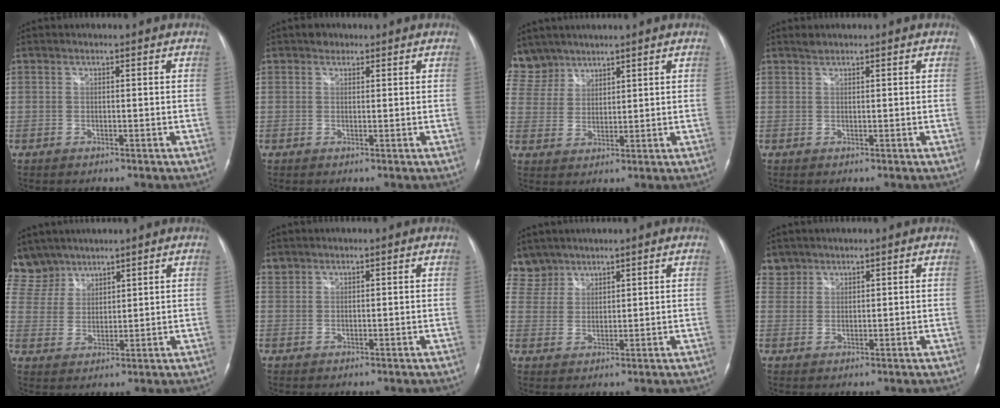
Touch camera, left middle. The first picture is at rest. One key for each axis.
{"total": 1.3, "fx": 0.9, "fy": 0.9, "fz": 0.2, "tx": -0.002, "ty": 0.002, "tz": 0.011}
{"total": 7.5, "fx": 6.4, "fy": 4.0, "fz": -0.1, "tx": 0.000, "ty": 0.010, "tz": 0.135}
{"total": 0.7, "fx": 0.7, "fy": 0.1, "fz": 0.0, "tx": -0.009, "ty": 0.002, "tz": 0.017}
{"total": 9.2, "fx": 7.9, "fy": 4.8, "fz": 0.5, "tx": -0.022, "ty": 0.014, "tz": 0.169}
{"total": 1.2, "fx": 1.0, "fy": 0.7, "fz": -0.1, "tx": 0.007, "ty": 0.008, "tz": 0.018}
{"total": 6.2, "fx": 5.3, "fy": 3.3, "fz": -0.3, "tx": 0.010, "ty": 0.009, "tz": 0.111}
{"total": 2.8, "fx": 2.3, "fy": 1.6, "fz": -0.6, "tx": 0.020, "ty": 0.008, "tz": 0.042}